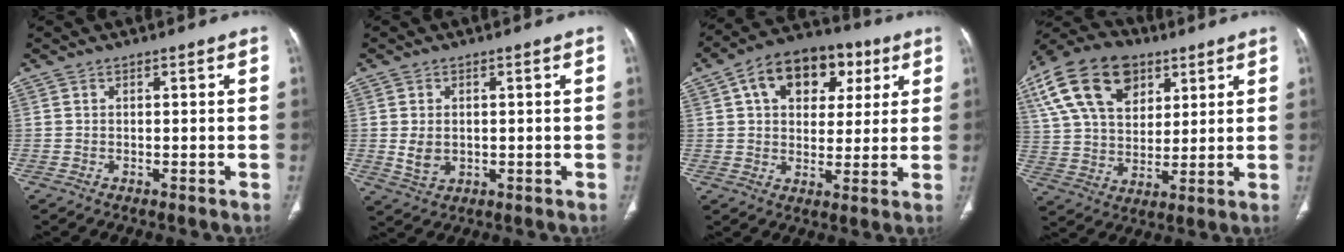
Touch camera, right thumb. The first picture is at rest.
{"total": 4.1, "force": [0.1, 3.0, 2.9], "torque": [-0.048, -0.005, 0.011]}
{"total": 15.7, "force": [5.9, 10.7, 9.9], "torque": [-0.111, 0.009, 0.089]}
{"total": 20.5, "force": [9.3, 13.2, 12.6], "torque": [-0.237, 0.000, 0.166]}